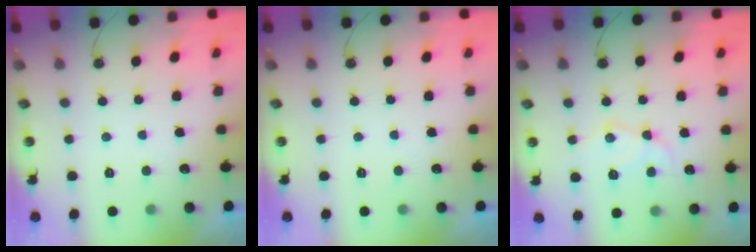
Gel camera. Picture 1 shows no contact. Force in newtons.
{"total": 0.0}
{"total": 12.8, "press": 12.8, "slide": 1.1}